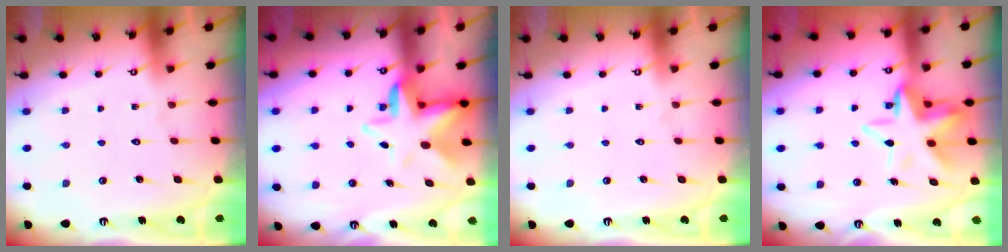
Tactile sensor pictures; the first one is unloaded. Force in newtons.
{"total": 8.6, "press": 8.4, "slide": 1.5}
{"total": 0.0}
{"total": 11.6, "press": 11.2, "slide": 3.0}